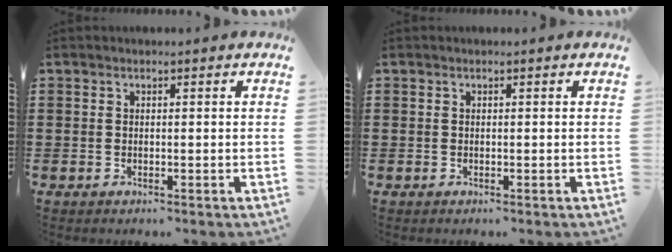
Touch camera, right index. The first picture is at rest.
{"total": 0.0}